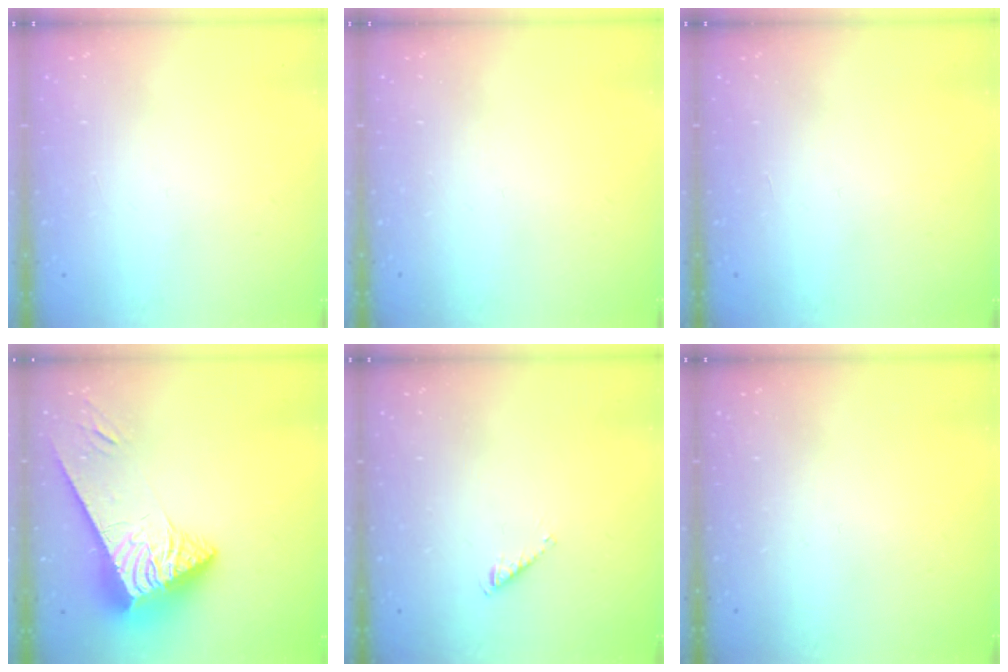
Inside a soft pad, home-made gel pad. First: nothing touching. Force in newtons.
{"total": 0.0}
{"total": 0.0}
{"total": 8.3, "press": 8.2, "slide": 1.1}
{"total": 2.8, "press": 2.8, "slide": 0.5}
{"total": 0.0}